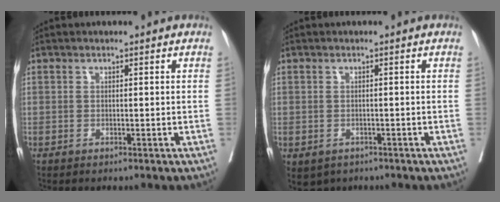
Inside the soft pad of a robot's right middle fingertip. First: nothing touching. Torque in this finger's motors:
{"motor_torque": [0.25, -0.21, 0.03, 0.01]}